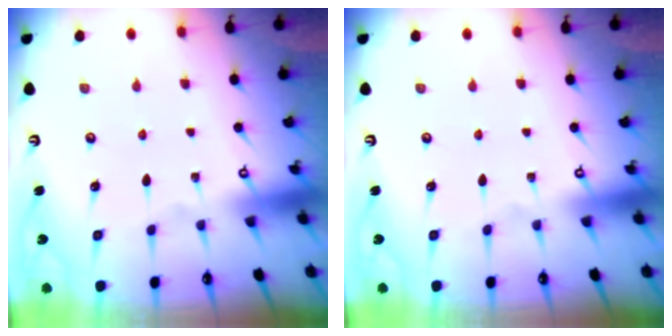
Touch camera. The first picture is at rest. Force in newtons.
{"total": 0.0}